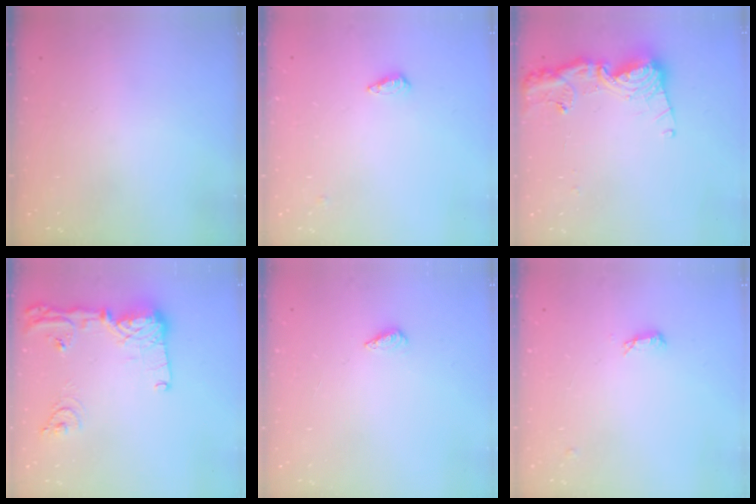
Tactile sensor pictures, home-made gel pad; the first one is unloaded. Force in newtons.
{"total": 3.2, "press": 3.1, "slide": 0.3}
{"total": 14.4, "press": 14.3, "slide": 1.9}
{"total": 16.7, "press": 16.6, "slide": 1.9}
{"total": 2.1, "press": 1.9, "slide": 0.8}
{"total": 6.1, "press": 5.8, "slide": 1.6}